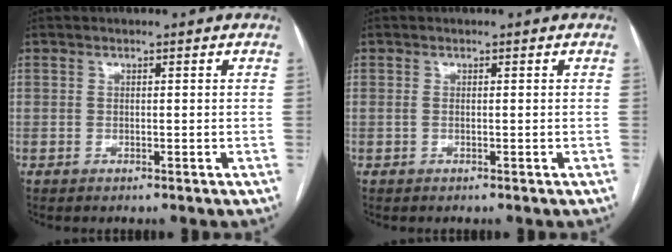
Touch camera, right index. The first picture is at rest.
{"total": 0.0}